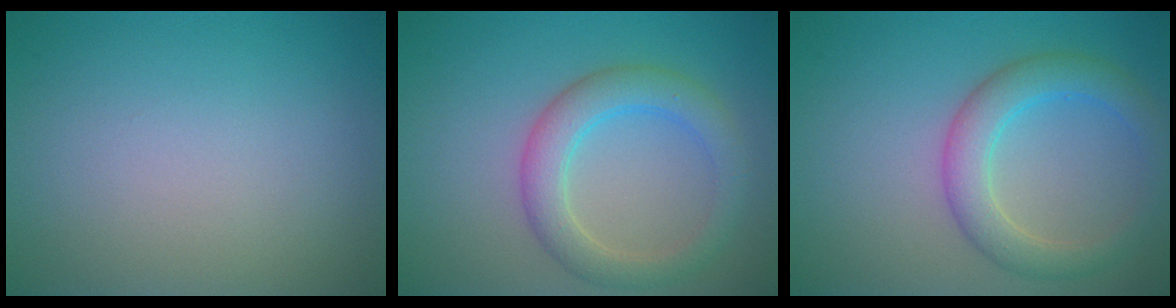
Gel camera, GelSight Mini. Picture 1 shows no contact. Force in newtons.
{"total": 4.3, "press": 4.2, "slide": 0.2}
{"total": 4.2, "press": 4.2, "slide": 0.1}